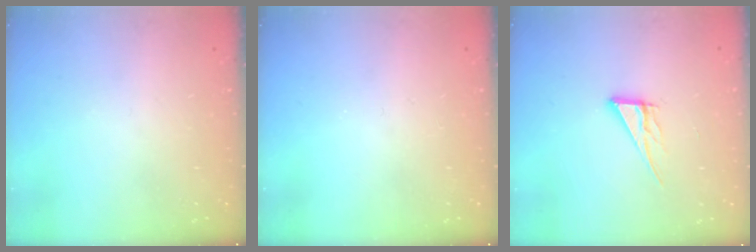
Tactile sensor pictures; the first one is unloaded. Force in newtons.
{"total": 0.0}
{"total": 8.2, "press": 8.1, "slide": 0.7}